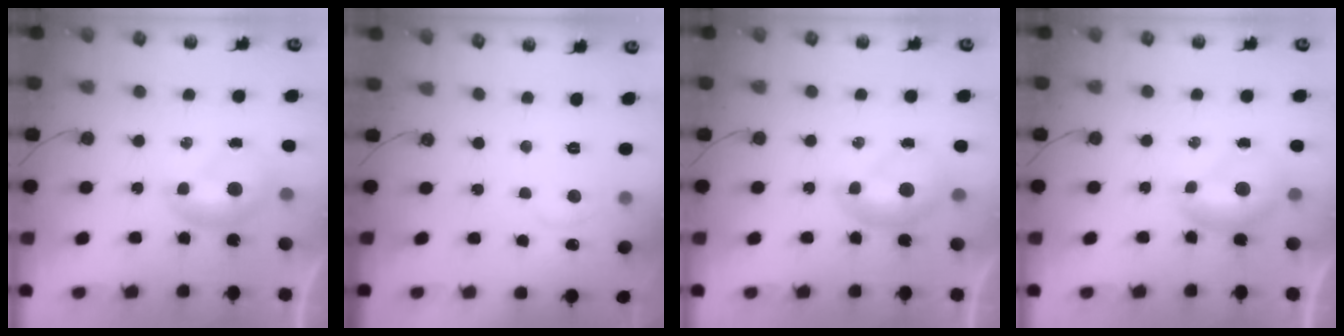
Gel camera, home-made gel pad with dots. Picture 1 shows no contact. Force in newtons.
{"total": 1.2, "press": 0.5, "slide": 1.1}
{"total": 1.2, "press": 1.1, "slide": 0.6}
{"total": 0.5, "press": 0.2, "slide": 0.5}